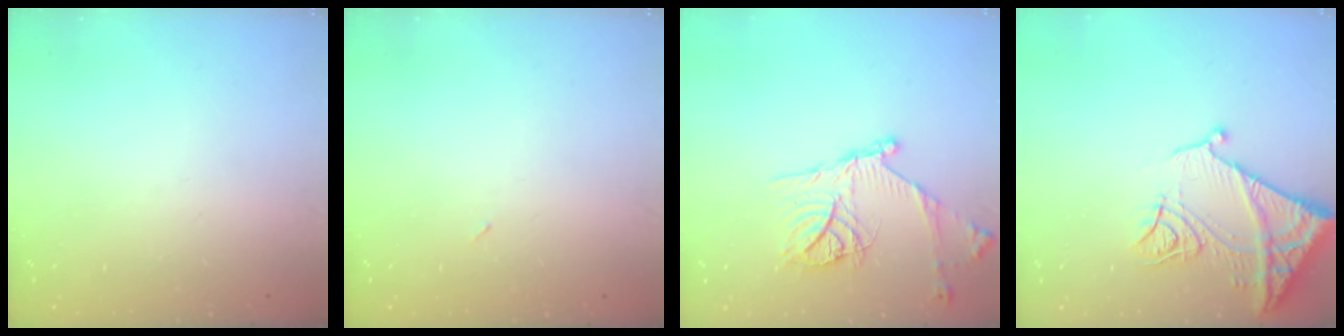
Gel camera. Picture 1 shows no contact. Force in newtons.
{"total": 2.1, "press": 1.9, "slide": 1.0}
{"total": 18.1, "press": 18.0, "slide": 1.7}
{"total": 15.7, "press": 15.6, "slide": 1.7}